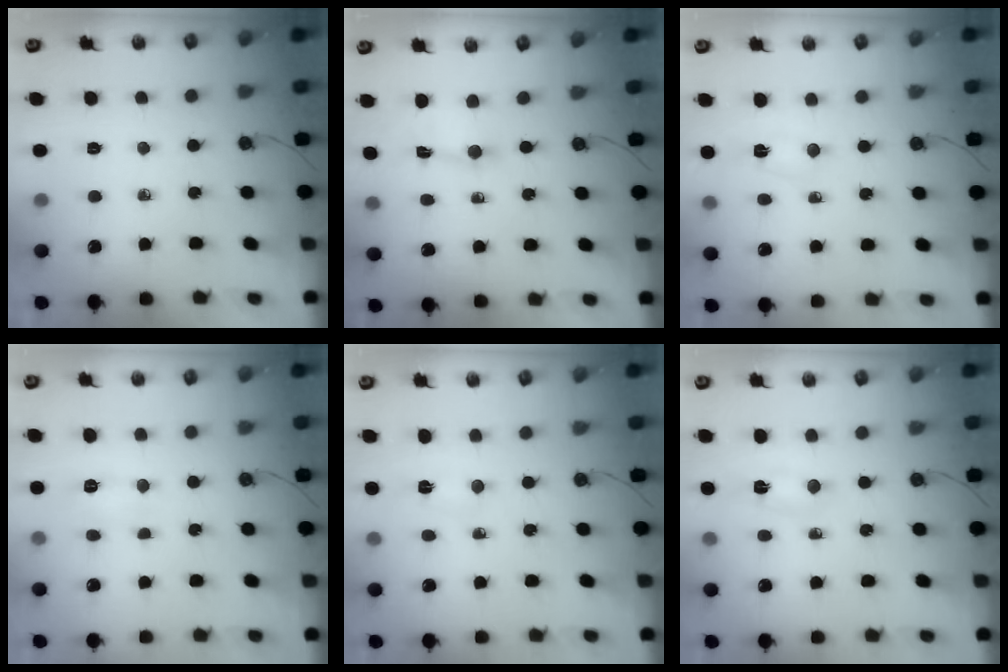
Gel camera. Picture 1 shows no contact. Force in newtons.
{"total": 1.3, "press": 1.2, "slide": 0.5}
{"total": 2.3, "press": 2.2, "slide": 0.6}
{"total": 6.2, "press": 6.2, "slide": 0.5}
{"total": 2.5, "press": 2.4, "slide": 0.4}
{"total": 2.6, "press": 2.3, "slide": 1.1}